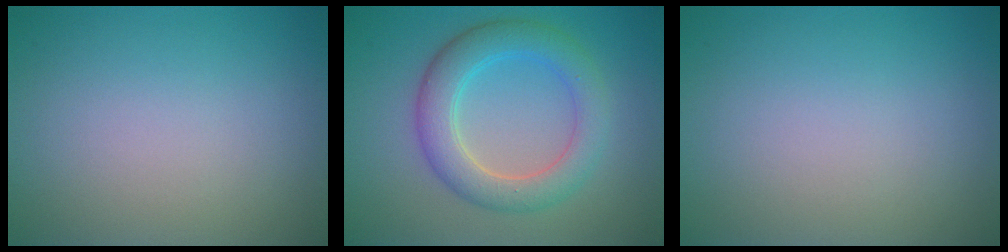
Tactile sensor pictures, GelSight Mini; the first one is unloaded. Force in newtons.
{"total": 5.1, "press": 5.0, "slide": 0.4}
{"total": 0.0}